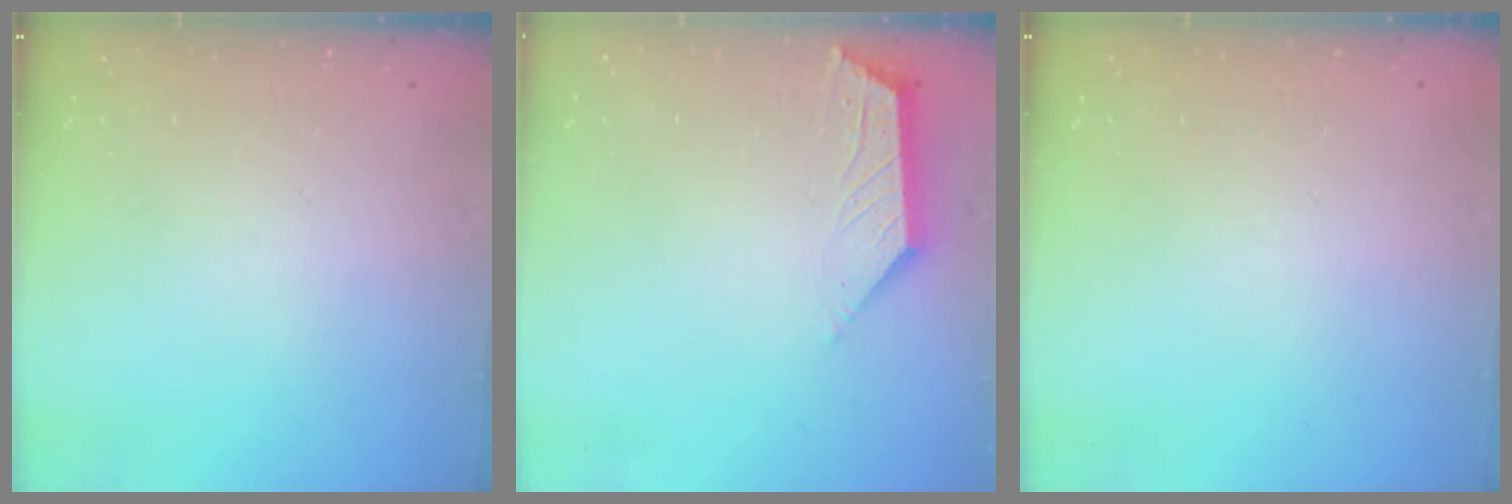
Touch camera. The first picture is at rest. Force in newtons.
{"total": 3.0, "press": 3.0, "slide": 0.6}
{"total": 0.0}